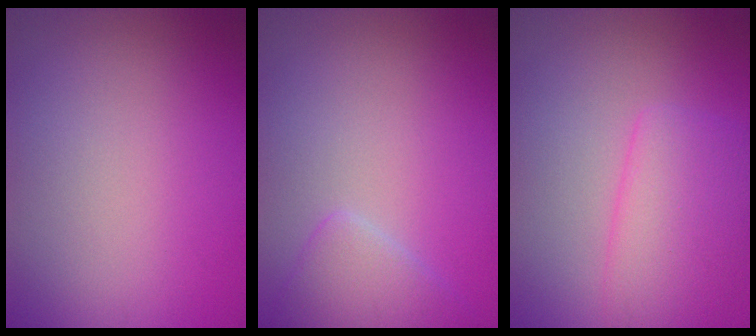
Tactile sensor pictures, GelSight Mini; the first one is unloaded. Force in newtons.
{"total": 2.5, "press": 2.5, "slide": 0.2}
{"total": 4.6, "press": 4.6, "slide": 0.3}